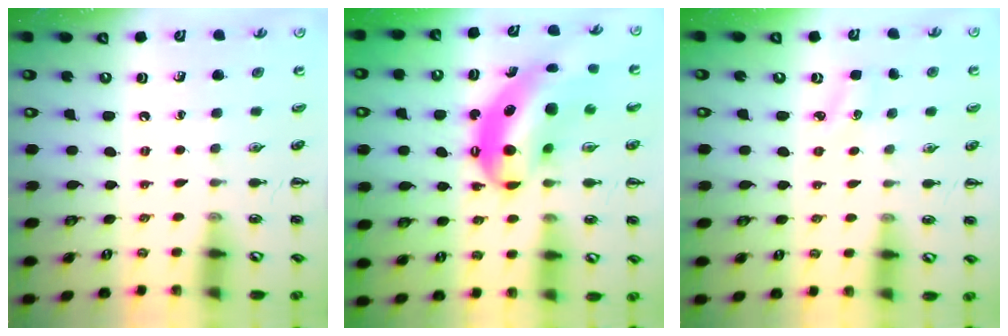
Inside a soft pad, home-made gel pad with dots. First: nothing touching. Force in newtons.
{"total": 13.2, "press": 12.9, "slide": 3.1}
{"total": 2.7, "press": 2.6, "slide": 0.8}